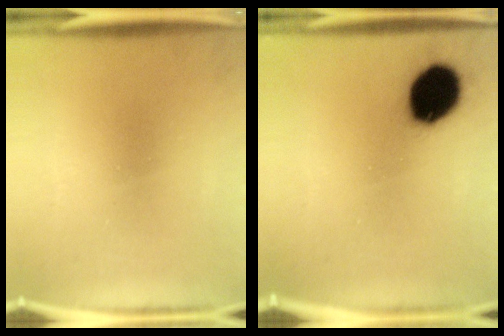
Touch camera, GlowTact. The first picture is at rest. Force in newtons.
{"total": 14.8}